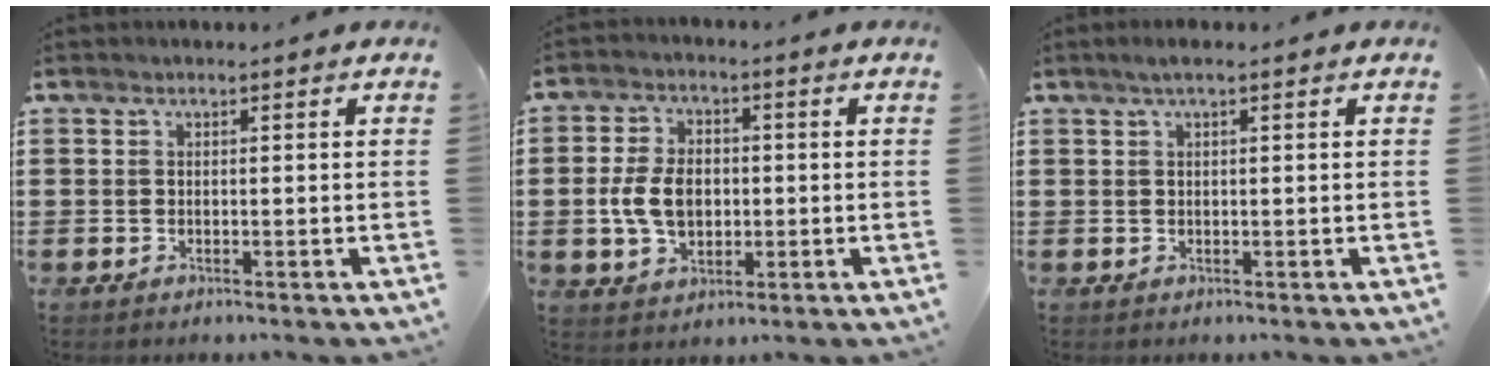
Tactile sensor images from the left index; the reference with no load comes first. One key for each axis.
{"total": 7.1, "fx": -0.5, "fy": 4.8, "fz": 5.2, "tx": -0.114, "ty": 0.004, "tz": -0.016}
{"total": 1.3, "fx": 0.4, "fy": 0.1, "fz": 1.2, "tx": -0.021, "ty": 0.001, "tz": 0.008}